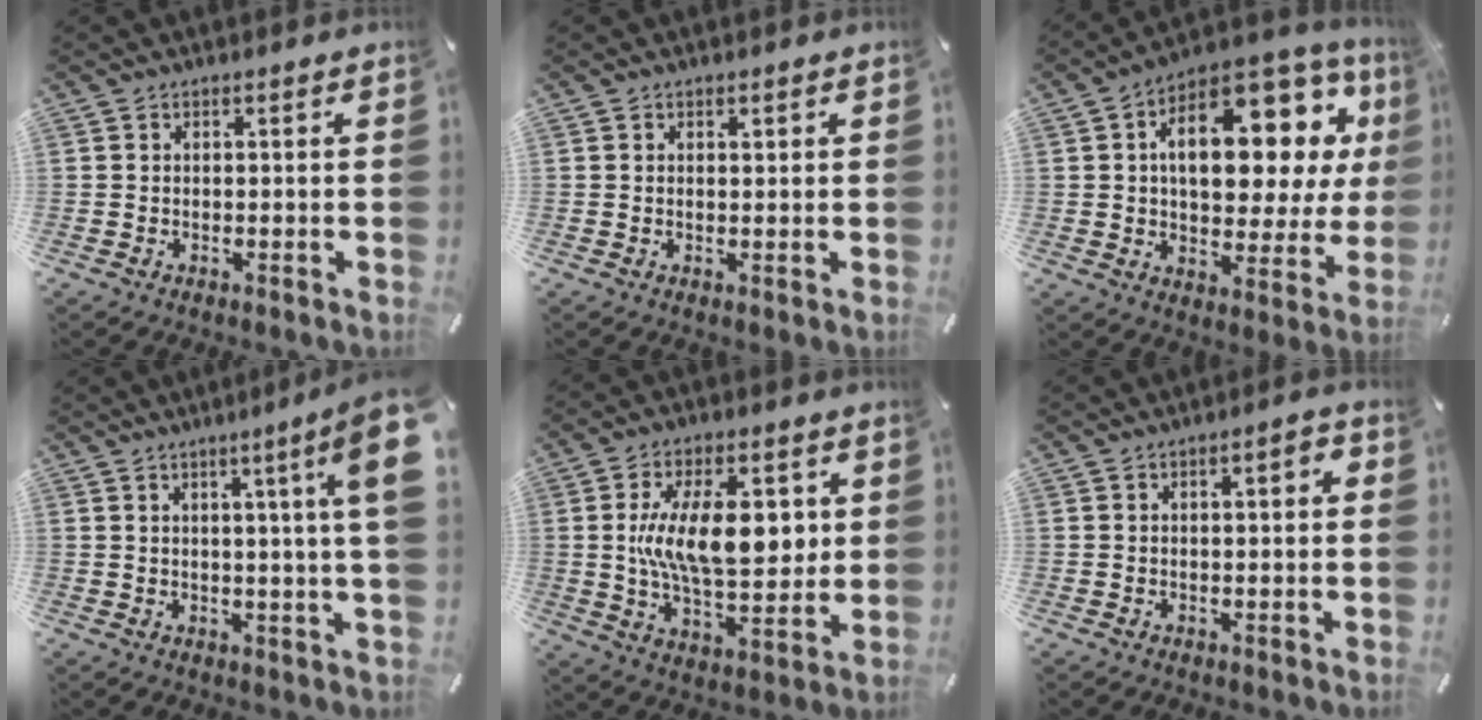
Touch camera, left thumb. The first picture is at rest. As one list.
[{"total": 0.7, "force": [0.3, 0.5, 0.4], "torque": [-0.001, -0.001, 0.004]}, {"total": 19.7, "force": [6.5, 11.1, 14.9], "torque": [-0.211, -0.043, 0.102]}, {"total": 10.6, "force": [3.9, -0.4, 9.9], "torque": [-0.153, -0.027, 0.058]}, {"total": 16.7, "force": [2.7, 8.3, 14.3], "torque": [-0.265, -0.003, 0.040]}, {"total": 3.0, "force": [0.3, 1.2, 2.7], "torque": [-0.035, 0.002, 0.000]}]